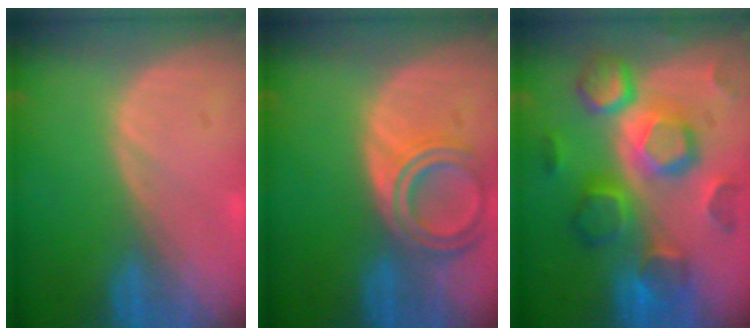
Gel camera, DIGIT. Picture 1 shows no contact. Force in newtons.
{"total": 6.7, "press": 6.1, "slide": 2.8}
{"total": 12.0, "press": 11.9, "slide": 1.1}